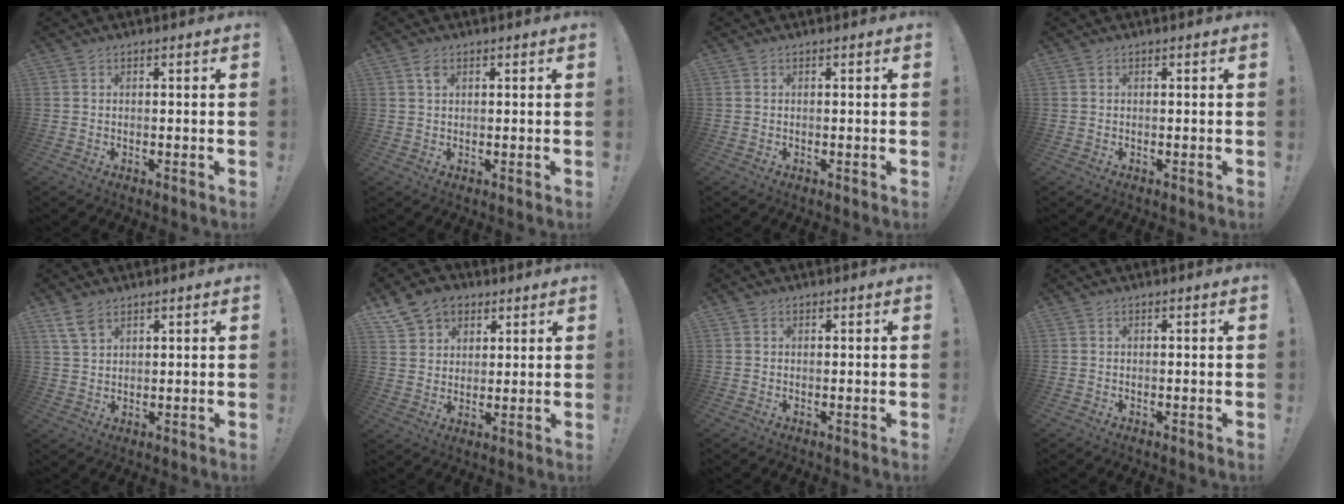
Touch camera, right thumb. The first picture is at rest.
{"total": 5.0, "force": [2.1, 2.9, 3.5], "torque": [-0.064, 0.002, 0.041]}
{"total": 0.0}
{"total": 0.0}
{"total": 5.5, "force": [3.7, 2.7, 3.0], "torque": [-0.061, -0.011, 0.072]}
{"total": 10.7, "force": [6.1, 8.1, 3.4], "torque": [-0.058, -0.028, 0.122]}
{"total": 0.6, "force": [0.2, 0.5, -0.1], "torque": [0.005, -0.001, 0.004]}
{"total": 0.0}